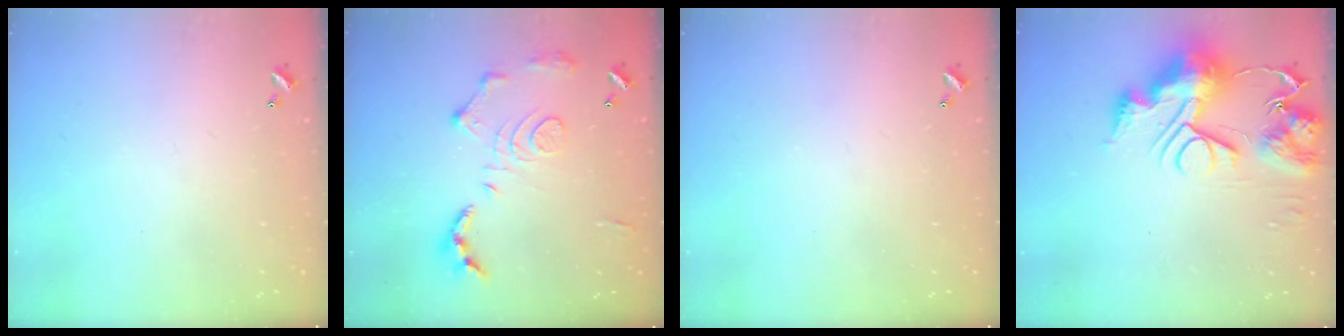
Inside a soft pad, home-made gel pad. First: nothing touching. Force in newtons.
{"total": 14.2, "press": 14.1, "slide": 1.2}
{"total": 0.0}
{"total": 14.3, "press": 14.2, "slide": 1.6}